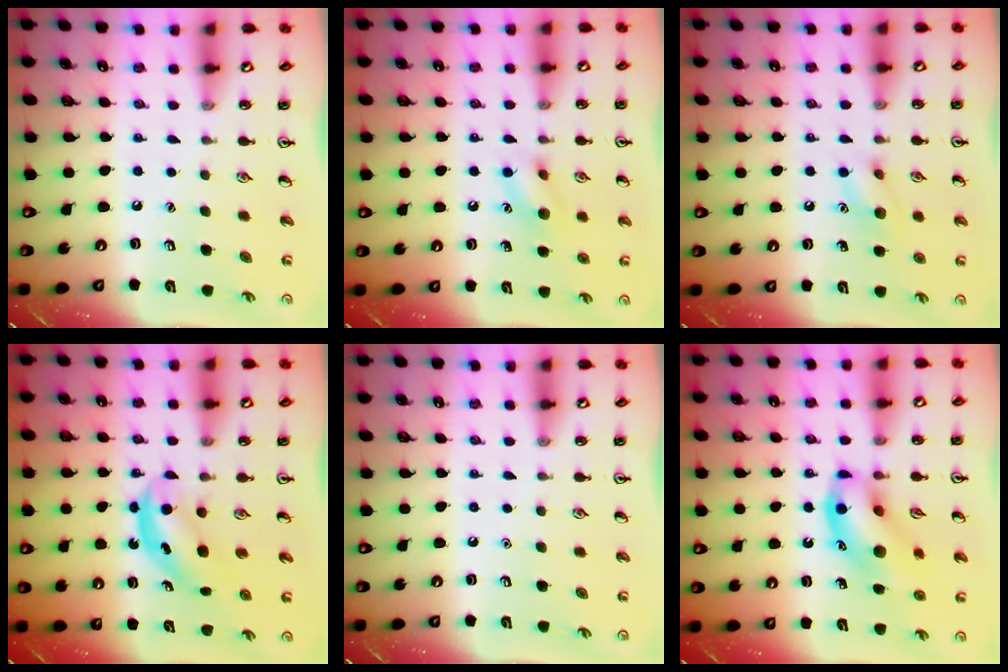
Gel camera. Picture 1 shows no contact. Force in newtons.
{"total": 8.7, "press": 8.6, "slide": 1.4}
{"total": 8.1, "press": 8.0, "slide": 1.2}
{"total": 4.9, "press": 4.9, "slide": 0.7}
{"total": 0.0}
{"total": 13.5, "press": 13.3, "slide": 1.8}